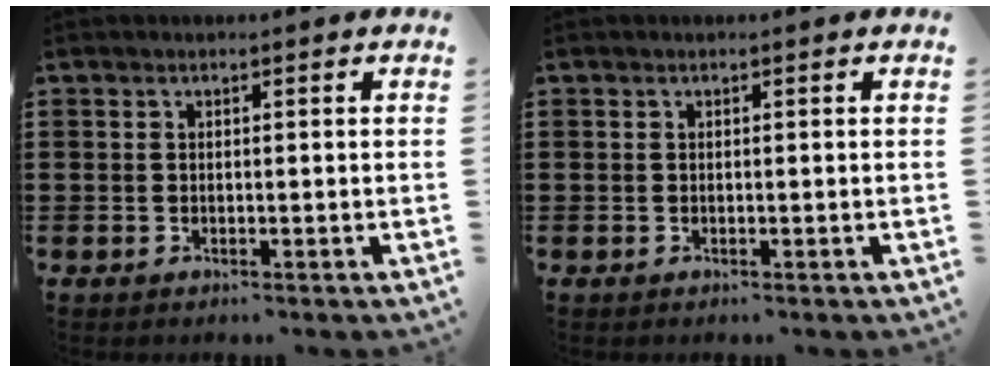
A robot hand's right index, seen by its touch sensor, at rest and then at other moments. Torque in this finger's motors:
{"motor_torque": [0.00, 0.00, 0.00, 0.00]}